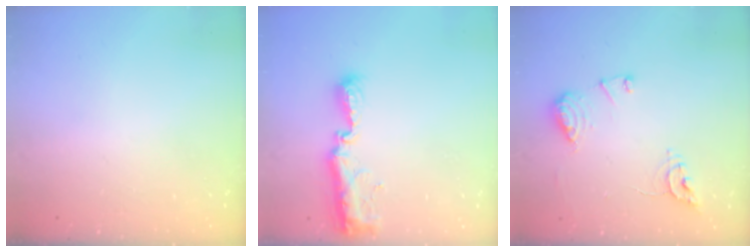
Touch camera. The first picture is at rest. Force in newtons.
{"total": 11.2, "press": 10.1, "slide": 4.8}
{"total": 12.1, "press": 12.0, "slide": 1.2}